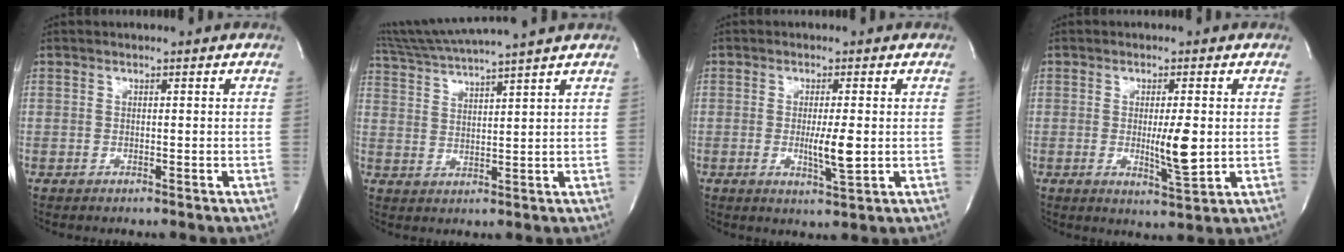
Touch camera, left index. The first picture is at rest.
{"total": 11.8, "force": [10.3, -1.7, 5.4], "torque": [-0.103, 0.015, 0.167]}
{"total": 4.3, "force": [-0.4, 0.3, 4.3], "torque": [-0.077, -0.012, -0.004]}
{"total": 5.2, "force": [-0.2, 0.7, 5.2], "torque": [-0.085, -0.014, -0.002]}